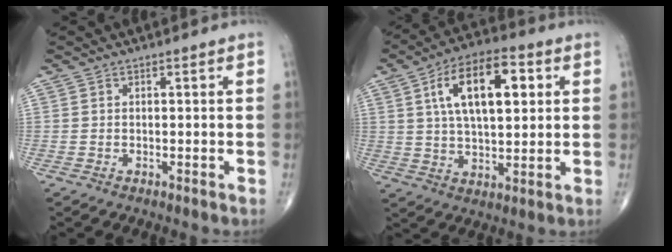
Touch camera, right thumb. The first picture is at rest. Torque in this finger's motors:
{"motor_torque": [0.78, 4.23, 1.36, 0.71, 0.15]}